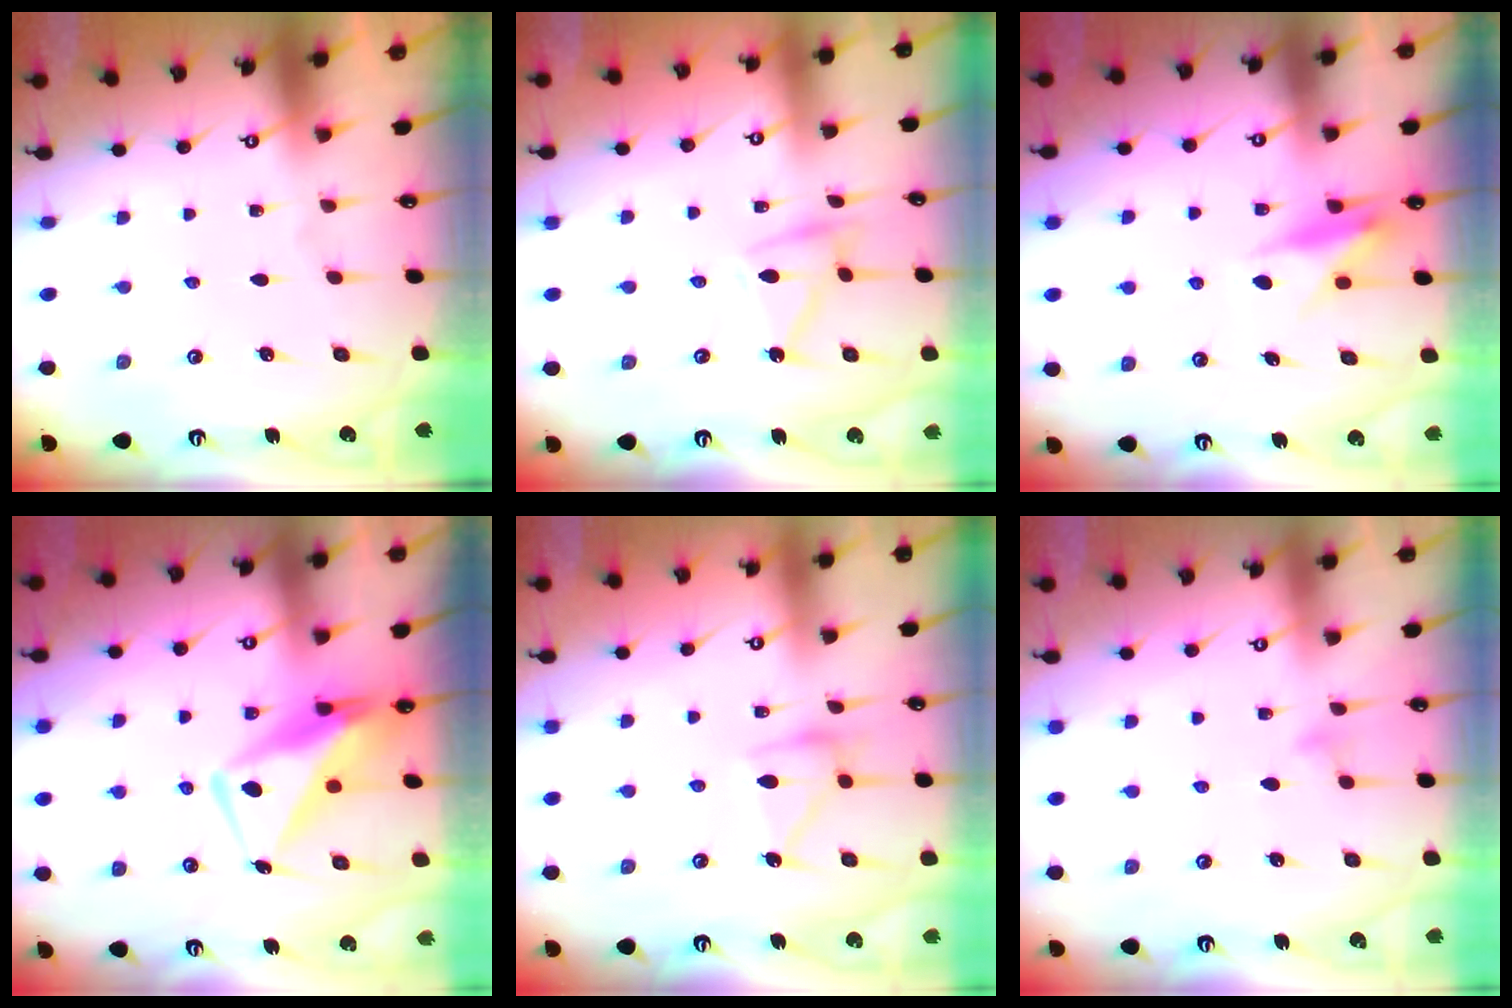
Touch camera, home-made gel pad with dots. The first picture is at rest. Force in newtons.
{"total": 9.5, "press": 9.5, "slide": 0.3}
{"total": 8.8, "press": 8.7, "slide": 0.4}
{"total": 10.8, "press": 10.8, "slide": 1.2}
{"total": 14.0, "press": 14.0, "slide": 0.7}
{"total": 4.9, "press": 4.9, "slide": 0.6}